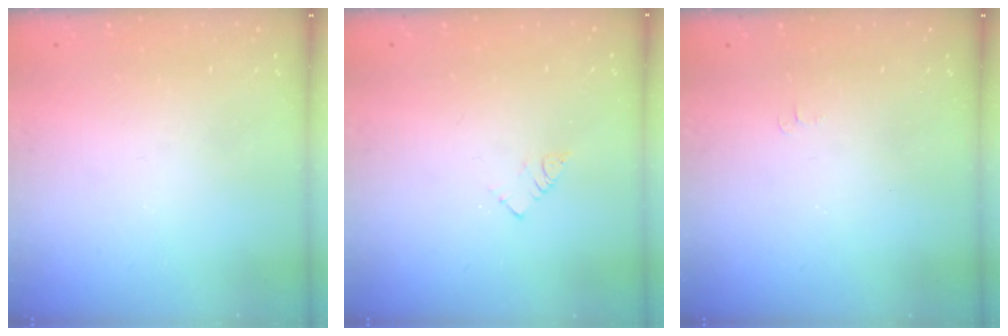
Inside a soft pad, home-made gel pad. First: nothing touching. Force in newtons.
{"total": 3.2, "press": 3.2, "slide": 0.0}
{"total": 3.6, "press": 3.6, "slide": 0.4}